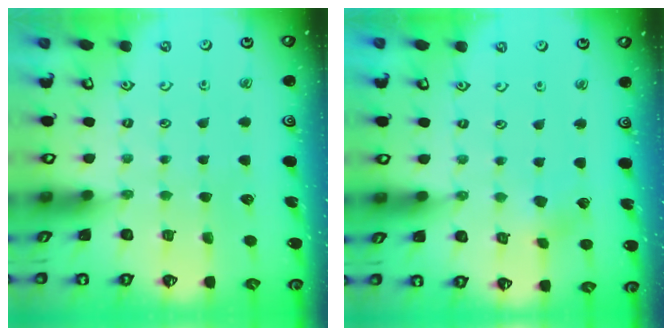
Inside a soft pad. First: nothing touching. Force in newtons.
{"total": 2.6, "press": 2.4, "slide": 0.9}